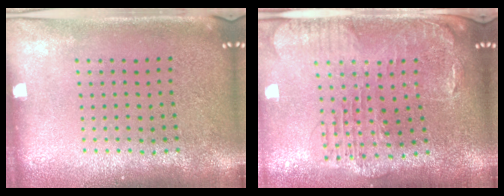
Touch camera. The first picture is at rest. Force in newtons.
{"total": 1.7, "press": 1.6, "slide": 0.6}